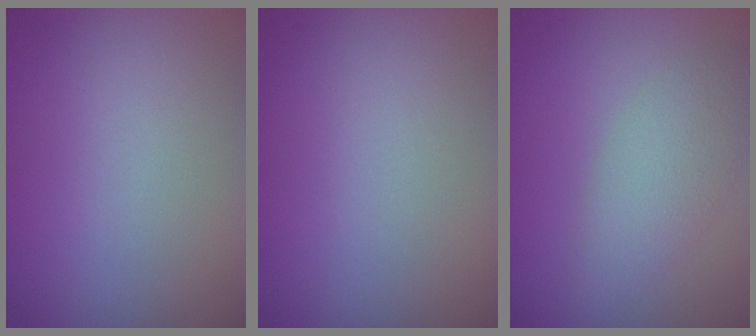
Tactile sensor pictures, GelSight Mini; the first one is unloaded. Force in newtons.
{"total": 0.0}
{"total": 3.8, "press": 3.8, "slide": 0.0}